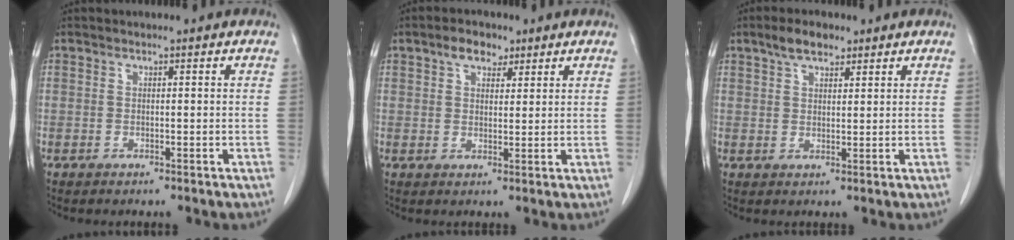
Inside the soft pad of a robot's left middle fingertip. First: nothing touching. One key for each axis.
{"total": 4.0, "fx": 2.5, "fy": 2.3, "fz": 2.1, "tx": -0.038, "ty": 0.013, "tz": 0.044}
{"total": 4.2, "fx": 3.0, "fy": 1.5, "fz": 2.6, "tx": -0.055, "ty": 0.010, "tz": 0.055}